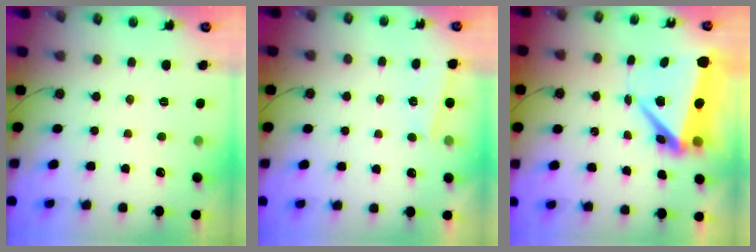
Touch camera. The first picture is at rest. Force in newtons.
{"total": 1.9, "press": 1.7, "slide": 0.7}
{"total": 10.8, "press": 10.7, "slide": 1.3}